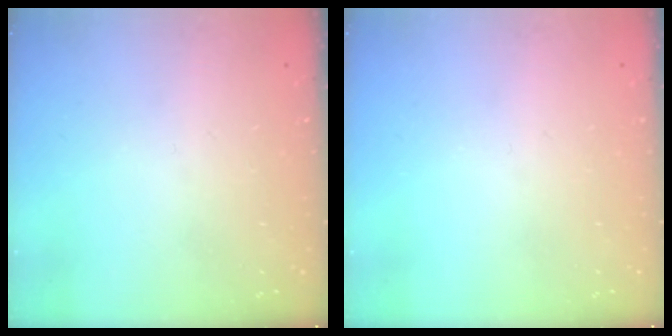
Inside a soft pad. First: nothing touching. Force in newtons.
{"total": 0.0}